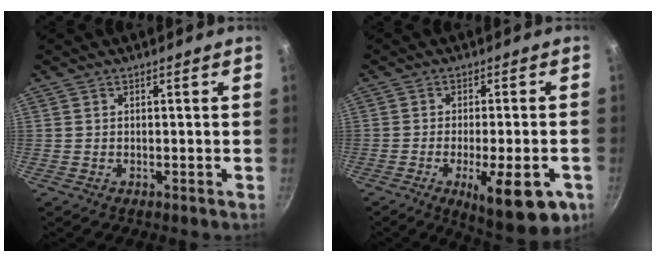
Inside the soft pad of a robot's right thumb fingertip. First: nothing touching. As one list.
[{"total": 14.0, "force": [-5.6, 4.4, 12.1], "torque": [-0.151, 0.003, -0.072]}]